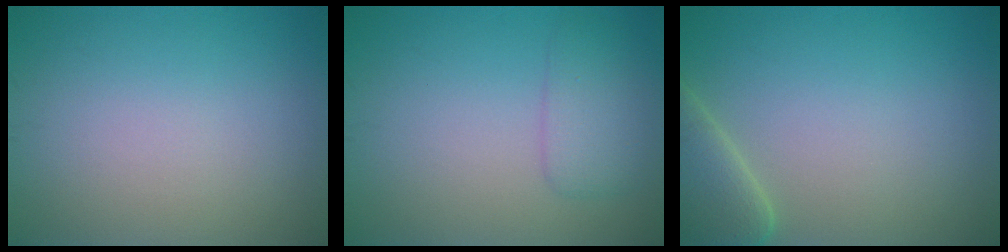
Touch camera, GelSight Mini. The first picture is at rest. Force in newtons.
{"total": 2.6, "press": 2.6, "slide": 0.0}
{"total": 4.4, "press": 4.4, "slide": 0.5}